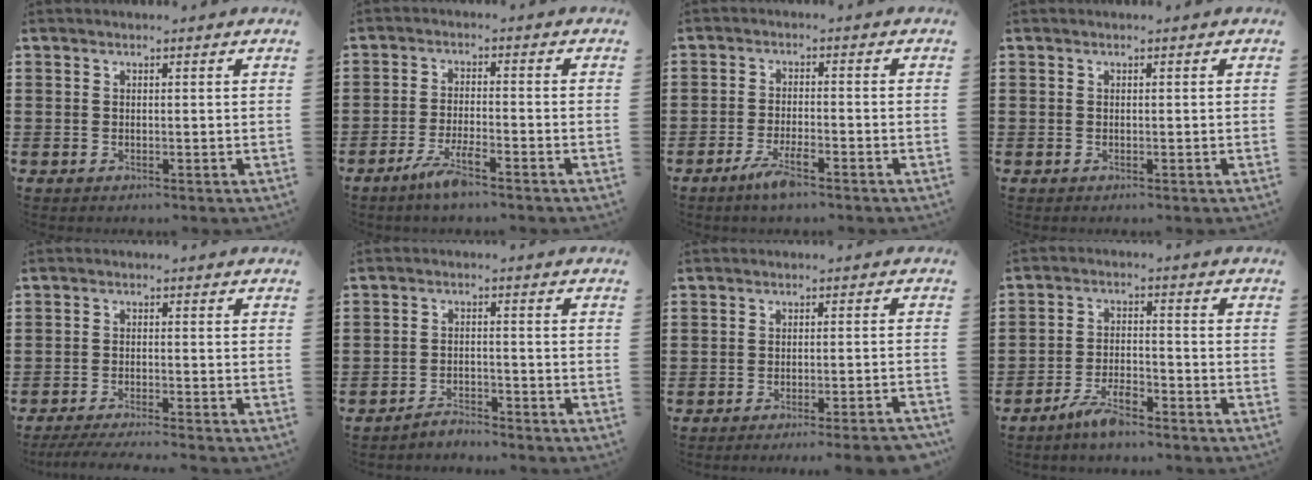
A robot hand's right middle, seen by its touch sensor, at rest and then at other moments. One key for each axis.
{"total": 4.4, "fx": -3.1, "fy": 0.6, "fz": 3.1, "tx": -0.064, "ty": -0.002, "tz": -0.058}
{"total": 4.1, "fx": -2.7, "fy": 0.8, "fz": 3.0, "tx": -0.061, "ty": 0.000, "tz": -0.052}
{"total": 0.0}
{"total": 3.2, "fx": -2.9, "fy": -0.3, "fz": 1.2, "tx": -0.019, "ty": -0.004, "tz": -0.058}
{"total": 3.1, "fx": -3.1, "fy": 0.3, "fz": -0.1, "tx": -0.006, "ty": 0.002, "tz": -0.066}
{"total": 3.0, "fx": -2.7, "fy": -0.5, "fz": 1.2, "tx": -0.019, "ty": -0.002, "tz": -0.053}
{"total": 4.7, "fx": -3.9, "fy": 1.1, "fz": 2.4, "tx": -0.052, "ty": 0.006, "tz": -0.078}